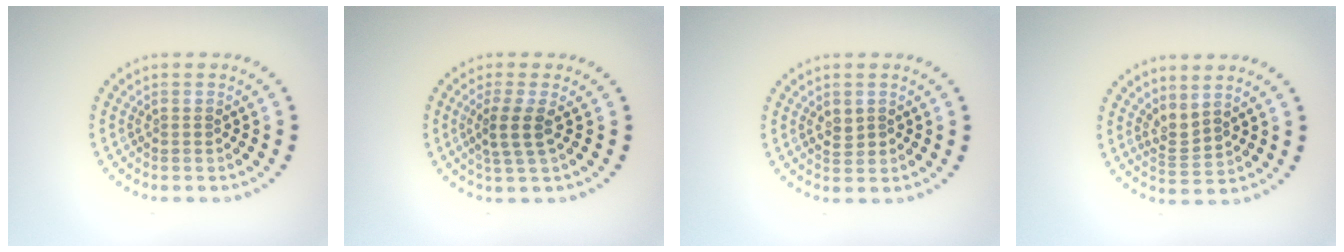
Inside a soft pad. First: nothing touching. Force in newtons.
{"total": 2.5, "press": 1.9, "slide": 1.5}
{"total": 1.5, "press": 1.4, "slide": 0.4}
{"total": 2.0, "press": 1.3, "slide": 1.5}